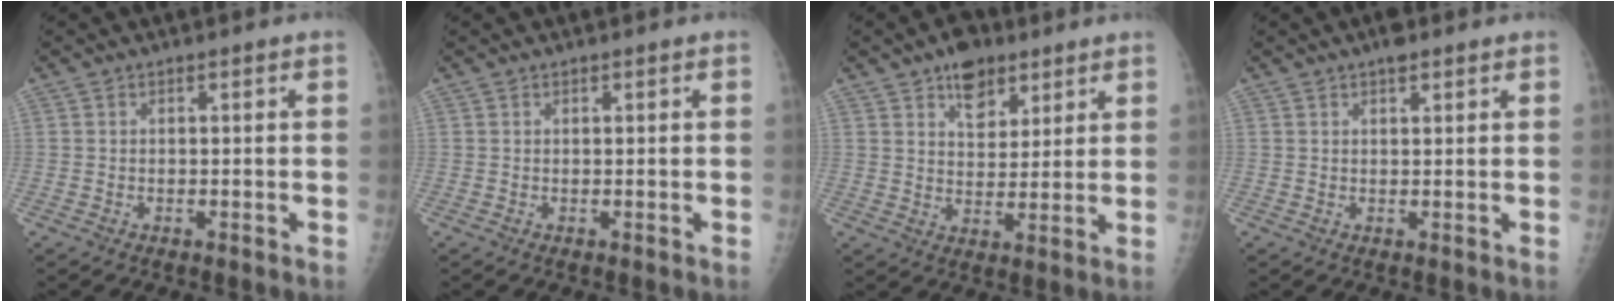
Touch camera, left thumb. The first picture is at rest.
{"total": 0.0}
{"total": 8.3, "force": [5.2, 4.9, 4.2], "torque": [-0.033, -0.026, 0.081]}
{"total": 2.3, "force": [1.6, 0.9, 1.4], "torque": [-0.009, -0.005, 0.020]}